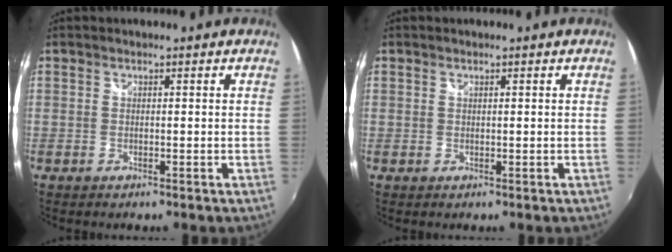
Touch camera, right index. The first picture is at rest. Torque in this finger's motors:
{"motor_torque": [-2.03, -0.11, -0.65, -0.21]}